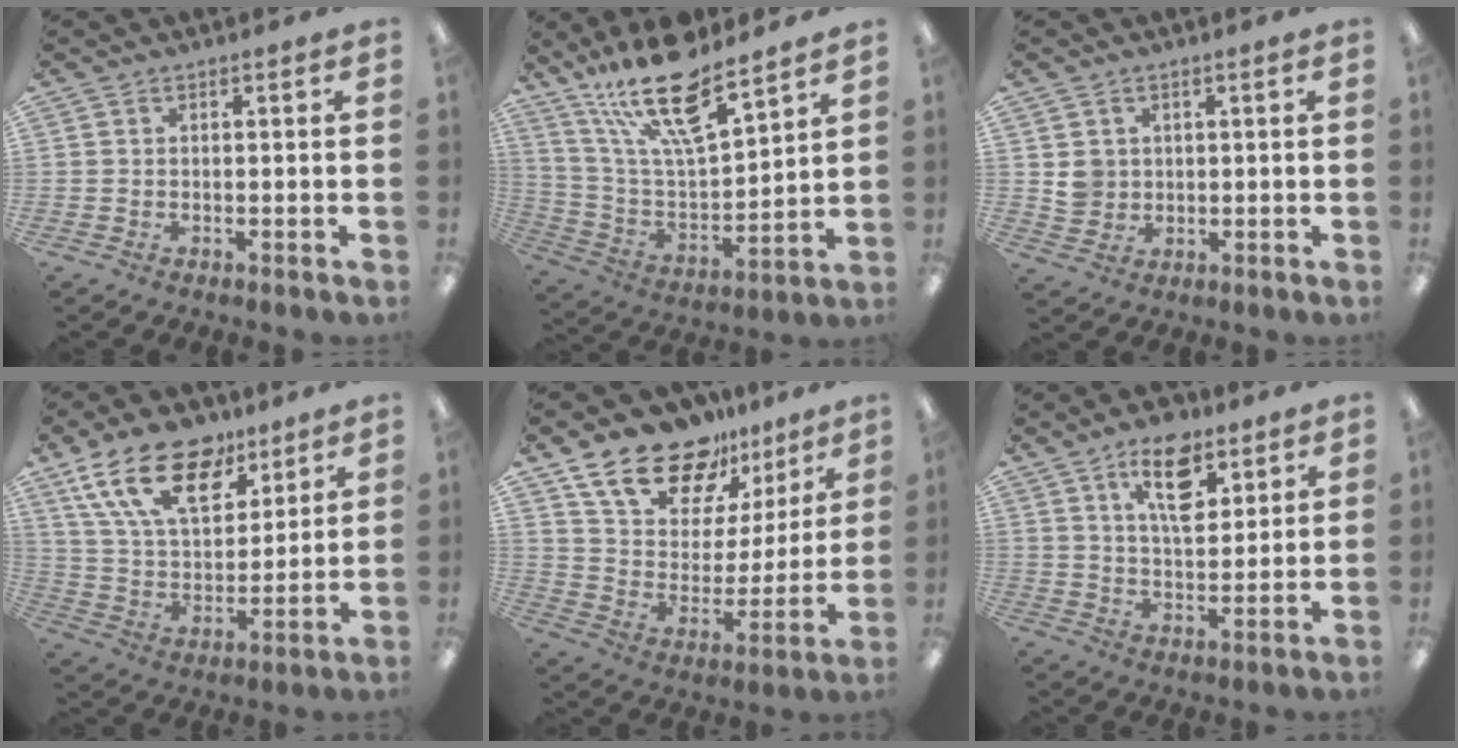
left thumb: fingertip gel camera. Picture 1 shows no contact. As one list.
[{"total": 19.7, "force": [14.6, 6.0, 11.9], "torque": [-0.222, -0.086, 0.252]}, {"total": 4.4, "force": [1.3, 4.2, 0.8], "torque": [-0.002, -0.001, 0.022]}, {"total": 20.0, "force": [12.0, 10.8, 11.8], "torque": [-0.207, -0.050, 0.218]}, {"total": 18.0, "force": [13.4, 9.7, 7.1], "torque": [-0.135, -0.087, 0.242]}, {"total": 12.8, "force": [7.2, 6.6, 8.2], "torque": [-0.114, -0.024, 0.122]}]